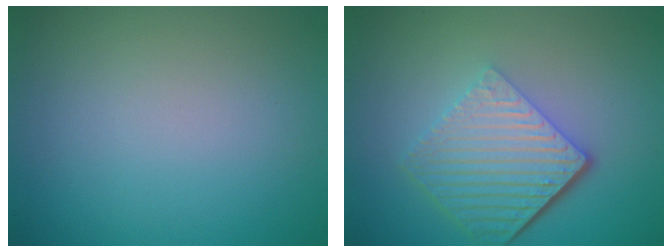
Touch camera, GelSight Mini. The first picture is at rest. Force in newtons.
{"total": 6.4, "press": 4.3, "slide": 4.8}